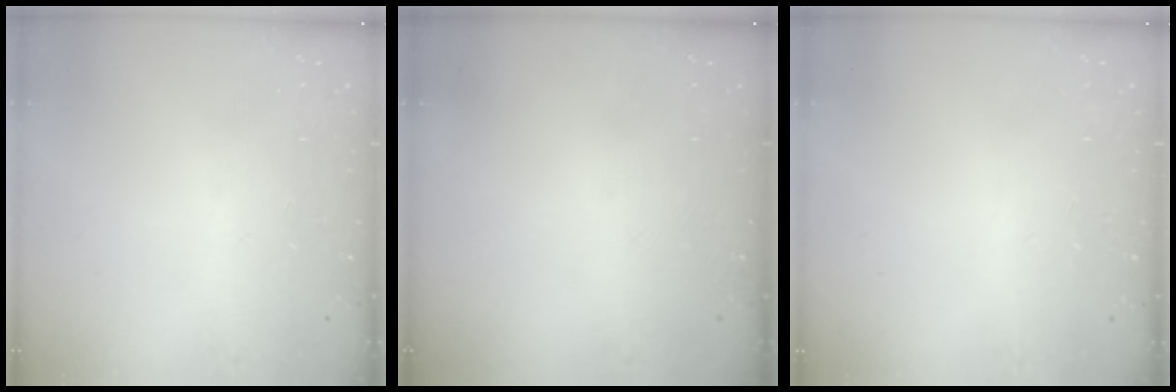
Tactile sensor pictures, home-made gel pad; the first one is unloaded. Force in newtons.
{"total": 0.0}
{"total": 2.4, "press": 2.4, "slide": 0.2}